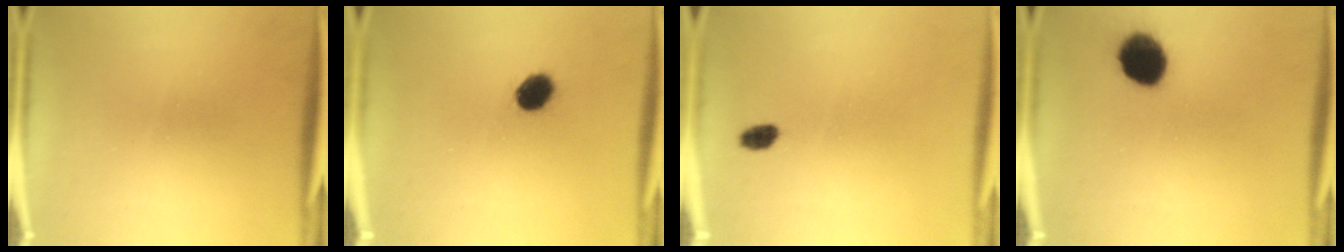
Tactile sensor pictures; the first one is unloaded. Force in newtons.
{"total": 5.9}
{"total": 2.1}
{"total": 11.1}